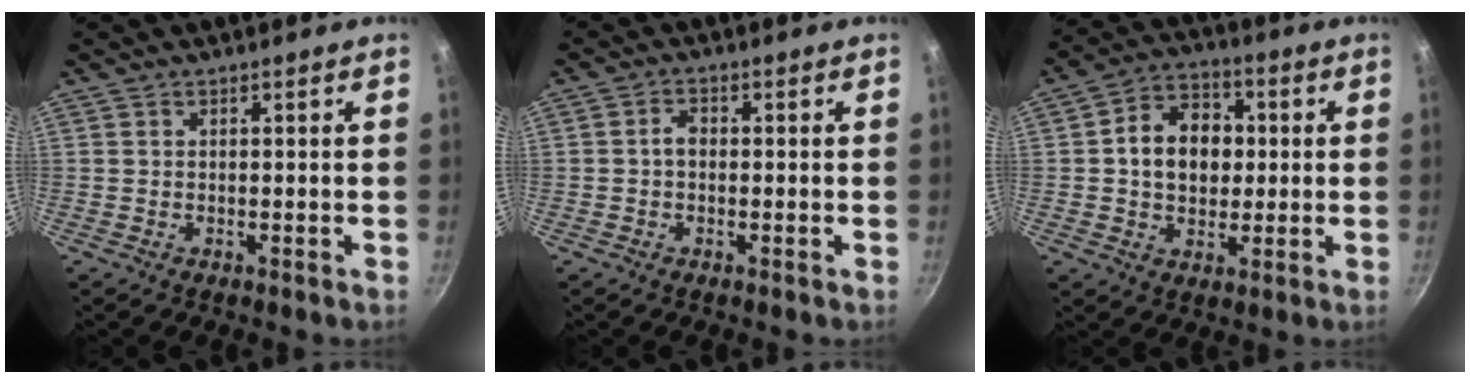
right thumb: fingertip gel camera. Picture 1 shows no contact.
{"total": 2.3, "force": [-0.2, 1.6, 1.6], "torque": [-0.021, 0.010, -0.006]}
{"total": 11.9, "force": [1.0, 9.2, 7.6], "torque": [-0.087, 0.016, 0.005]}